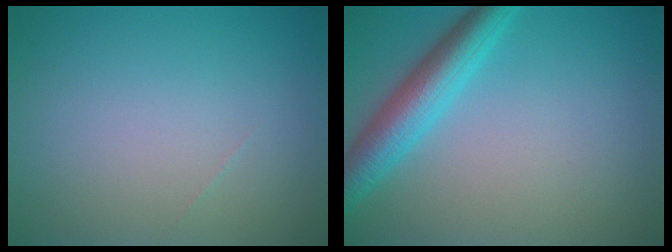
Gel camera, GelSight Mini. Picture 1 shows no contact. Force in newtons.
{"total": 4.8, "press": 4.8, "slide": 0.2}